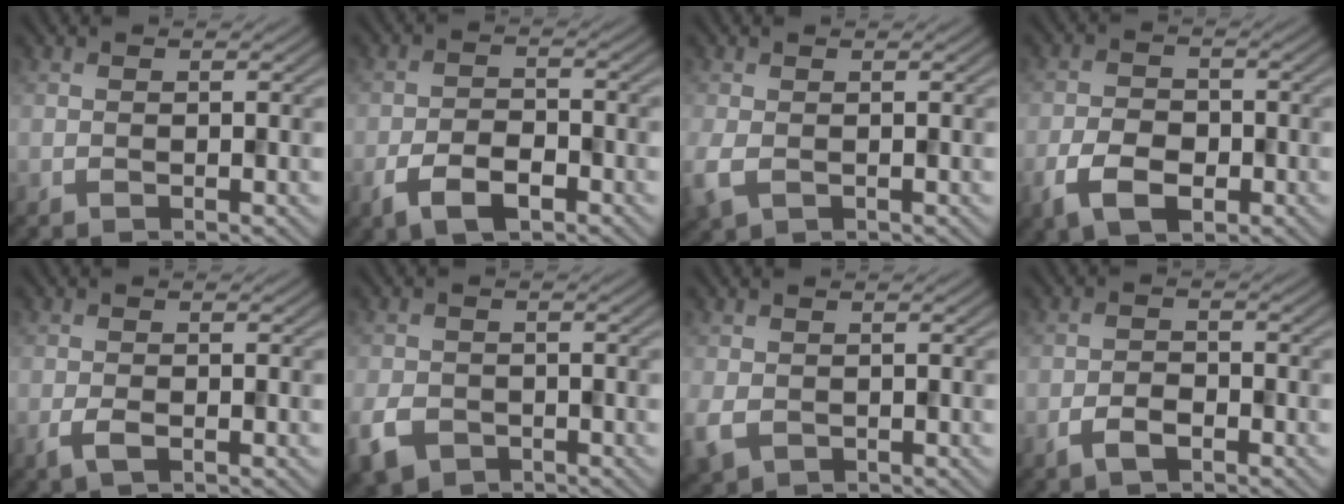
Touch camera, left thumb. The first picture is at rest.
{"total": 5.3, "force": [-3.0, 2.6, 3.5], "torque": [-0.068, -0.003, -0.063]}
{"total": 3.0, "force": [-0.7, 2.0, 2.1], "torque": [-0.069, -0.012, -0.015]}
{"total": 6.2, "force": [-2.8, 3.9, 3.9], "torque": [-0.083, -0.007, -0.061]}
{"total": 2.1, "force": [-0.9, 0.9, 1.6], "torque": [-0.038, -0.003, -0.021]}
{"total": 4.6, "force": [-2.5, 3.2, 2.2], "torque": [-0.061, -0.011, -0.053]}
{"total": 3.1, "force": [-0.9, 2.3, 1.8], "torque": [-0.055, -0.013, -0.020]}
{"total": 3.0, "force": [-1.7, 1.6, 1.9], "torque": [-0.039, 0.000, -0.037]}